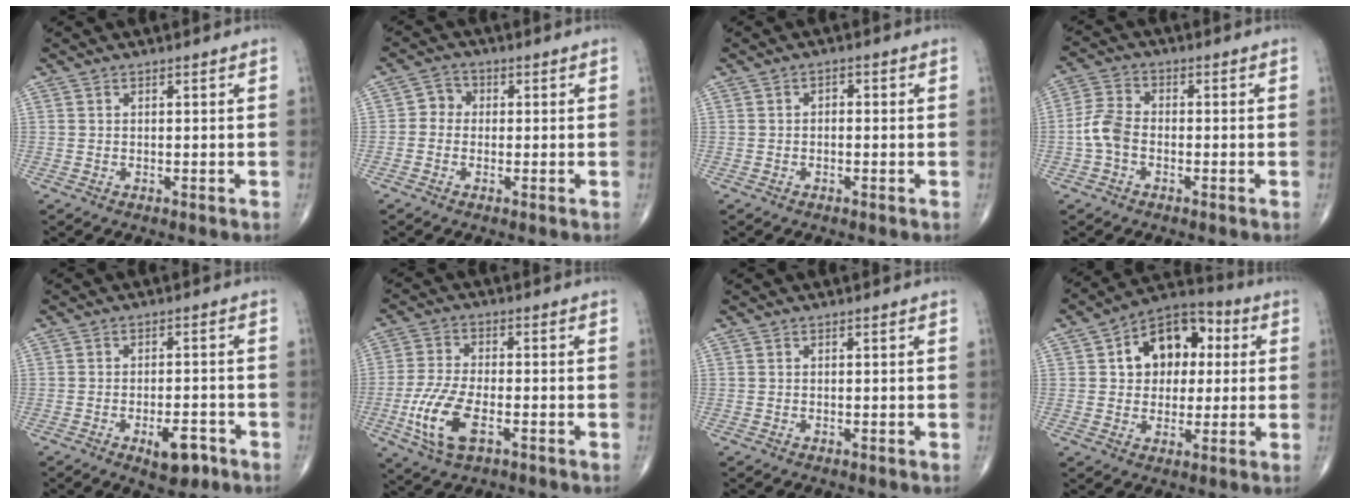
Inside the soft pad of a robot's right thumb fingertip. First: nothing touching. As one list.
[{"total": 3.3, "force": [-0.3, 2.9, 1.4], "torque": [-0.004, 0.009, -0.019]}, {"total": 1.3, "force": [-0.2, 0.8, 1.0], "torque": [-0.004, 0.003, -0.009]}, {"total": 5.7, "force": [-1.6, 3.8, 3.9], "torque": [-0.083, 0.020, -0.041]}, {"total": 5.9, "force": [-3.1, 2.6, 4.3], "torque": [-0.049, 0.015, -0.040]}, {"total": 10.5, "force": [-3.6, 4.8, 8.6], "torque": [-0.188, 0.007, -0.068]}, {"total": 0.0}, {"total": 14.0, "force": [3.1, 10.0, 9.3], "torque": [-0.090, 0.019, 0.037]}]